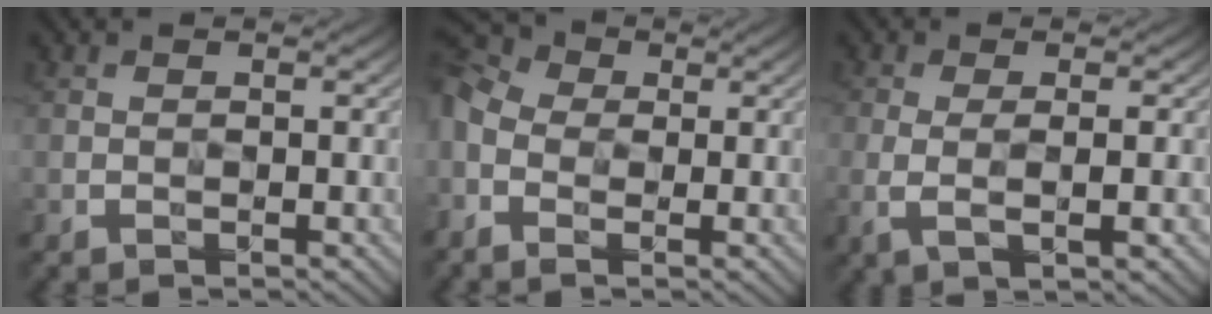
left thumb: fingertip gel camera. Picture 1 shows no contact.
{"total": 9.0, "force": [-0.9, 6.9, 5.7], "torque": [-0.168, 0.008, -0.031]}
{"total": 3.7, "force": [-0.4, 0.8, 3.6], "torque": [-0.079, -0.002, -0.010]}